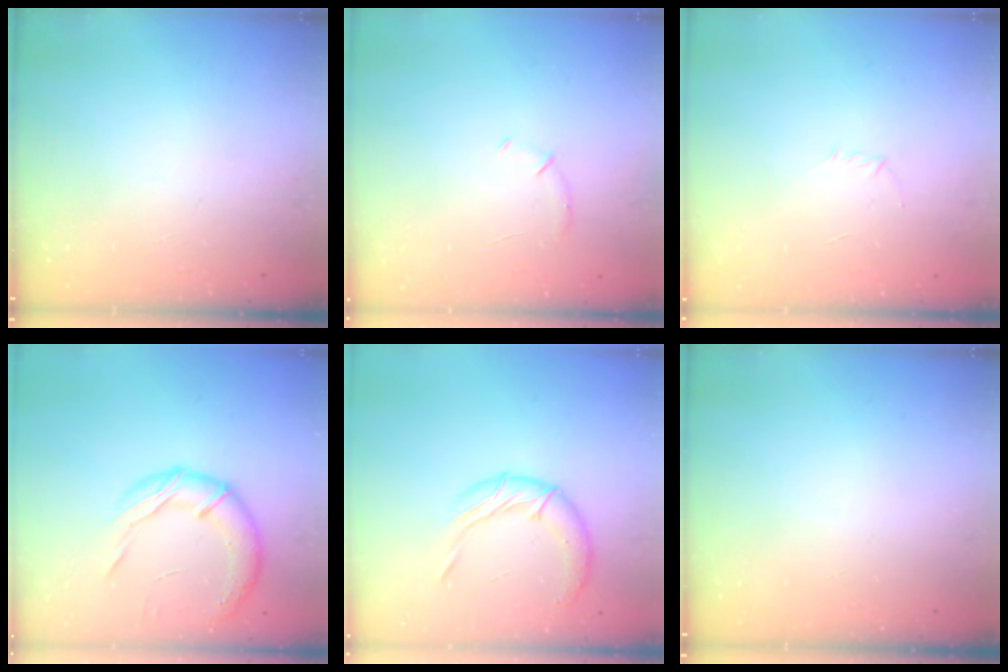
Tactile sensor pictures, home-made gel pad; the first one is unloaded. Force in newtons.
{"total": 6.1, "press": 5.9, "slide": 1.7}
{"total": 2.7, "press": 2.6, "slide": 0.7}
{"total": 16.7, "press": 16.5, "slide": 2.7}
{"total": 12.8, "press": 12.8, "slide": 1.5}
{"total": 0.0}